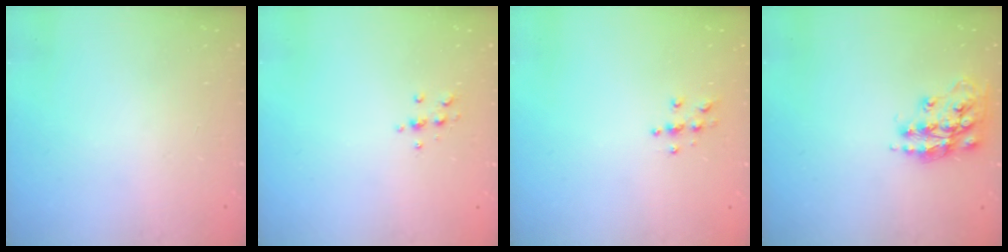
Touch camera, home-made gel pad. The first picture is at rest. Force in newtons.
{"total": 5.4, "press": 5.2, "slide": 1.4}
{"total": 3.8, "press": 3.8, "slide": 0.5}
{"total": 14.5, "press": 14.5, "slide": 1.0}